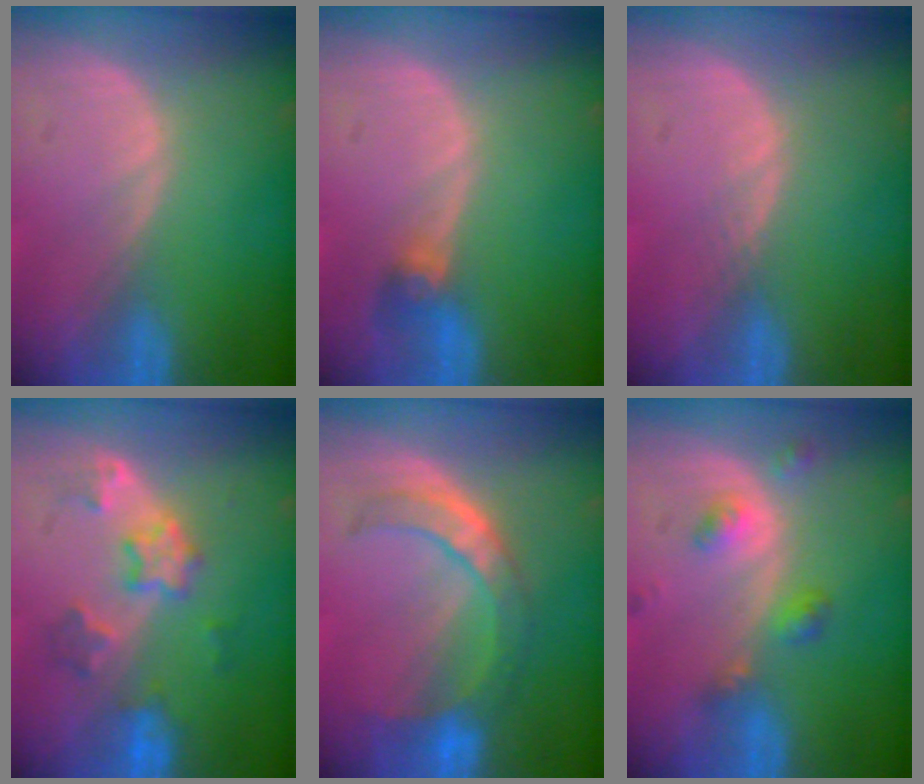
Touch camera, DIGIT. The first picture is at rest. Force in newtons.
{"total": 2.6, "press": 2.6, "slide": 0.6}
{"total": 0.7, "press": 0.6, "slide": 0.3}
{"total": 5.7, "press": 5.6, "slide": 1.1}
{"total": 7.0, "press": 6.9, "slide": 1.4}
{"total": 4.6, "press": 4.1, "slide": 2.1}